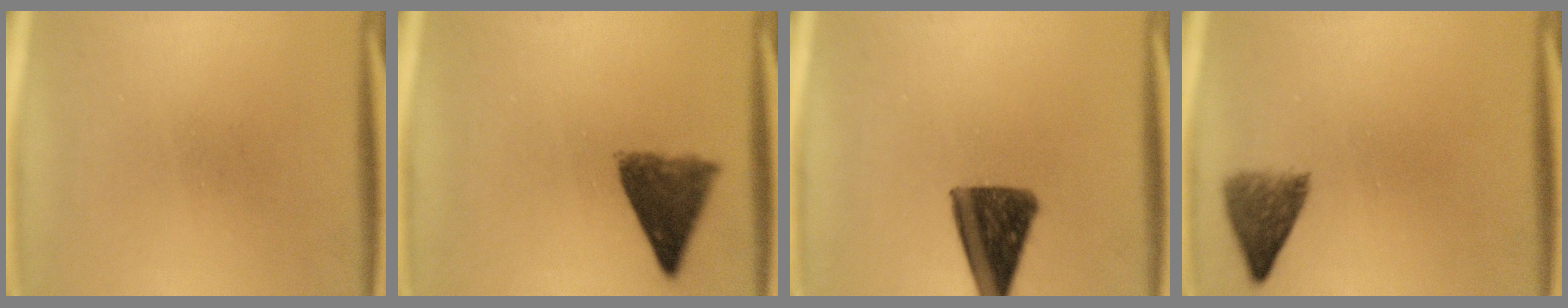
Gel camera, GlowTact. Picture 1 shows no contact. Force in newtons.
{"total": 7.7}
{"total": 11.8}
{"total": 4.5}